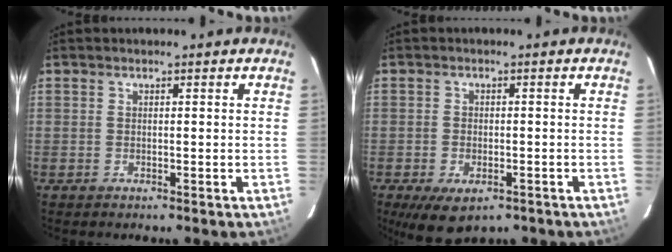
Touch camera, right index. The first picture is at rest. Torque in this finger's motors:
{"motor_torque": [1.07, -0.72, 0.45, 0.10]}